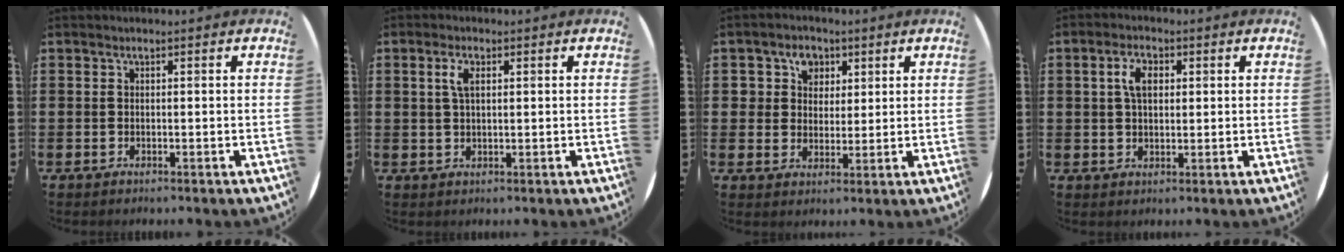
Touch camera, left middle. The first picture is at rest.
{"total": 2.8, "force": [1.2, 1.2, 2.2], "torque": [-0.050, 0.008, 0.020]}
{"total": 4.2, "force": [2.2, 3.5, 0.9], "torque": [-0.020, 0.008, 0.036]}
{"total": 4.0, "force": [1.3, 2.1, 3.1], "torque": [-0.052, 0.005, 0.019]}